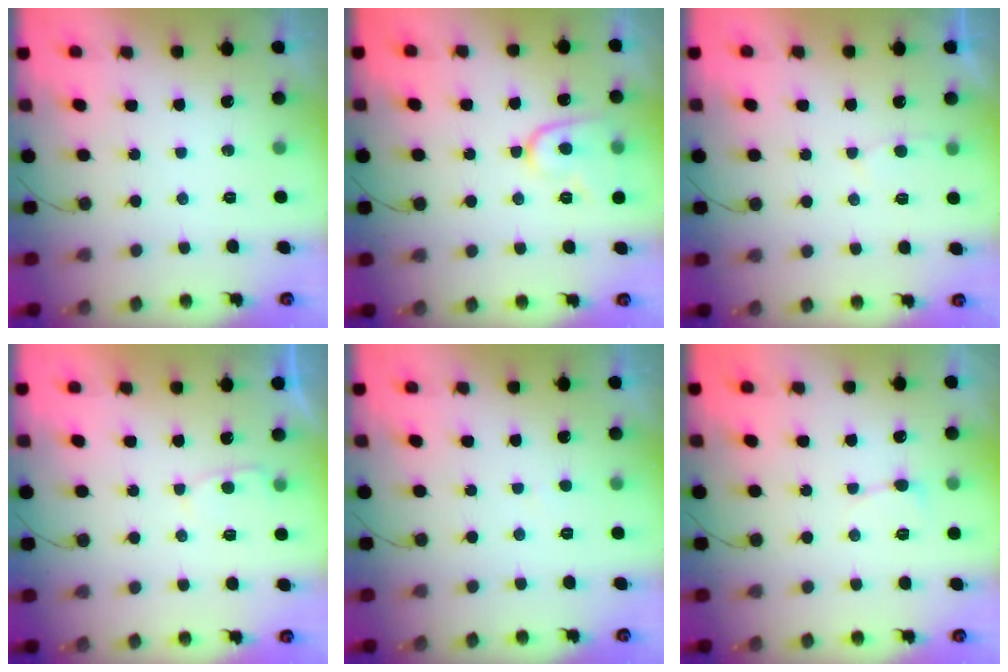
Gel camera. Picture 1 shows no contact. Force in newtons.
{"total": 9.9, "press": 9.9, "slide": 0.9}
{"total": 3.0, "press": 3.0, "slide": 0.4}
{"total": 2.7, "press": 2.7, "slide": 0.4}
{"total": 1.3, "press": 1.3, "slide": 0.1}
{"total": 3.6, "press": 3.6, "slide": 0.6}